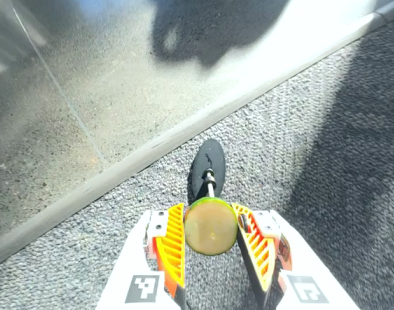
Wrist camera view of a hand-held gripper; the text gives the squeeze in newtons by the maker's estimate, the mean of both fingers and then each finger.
{"total": 9.4, "left": 9.8, "right": 9.1}